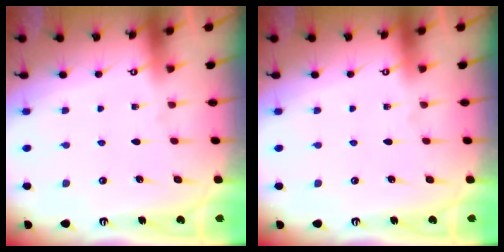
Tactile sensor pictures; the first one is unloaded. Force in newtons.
{"total": 0.0}